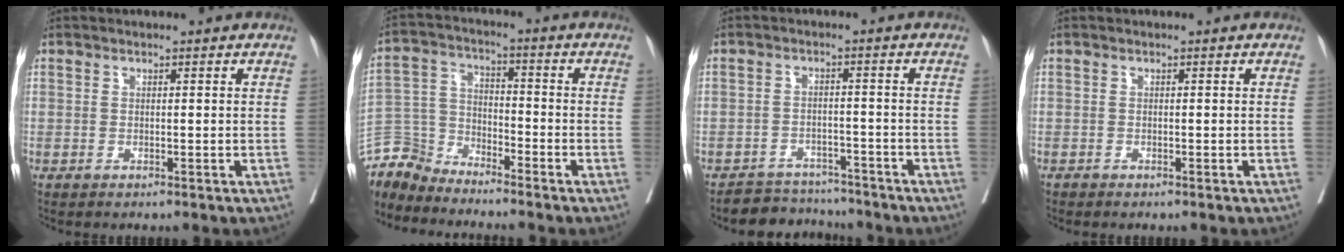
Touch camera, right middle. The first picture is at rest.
{"total": 6.7, "force": [-6.6, 1.0, -1.0], "torque": [0.022, 0.015, -0.135]}
{"total": 5.1, "force": [-4.8, 1.5, -0.7], "torque": [0.020, 0.013, -0.075]}
{"total": 0.0}